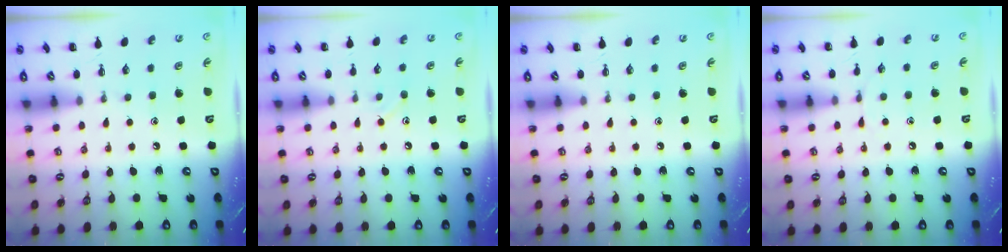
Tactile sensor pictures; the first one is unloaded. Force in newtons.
{"total": 6.5, "press": 6.1, "slide": 2.2}
{"total": 0.0}
{"total": 3.8, "press": 3.6, "slide": 1.4}